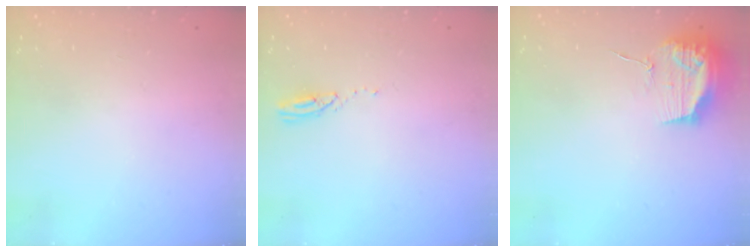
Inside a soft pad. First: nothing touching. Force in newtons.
{"total": 3.0, "press": 3.0, "slide": 0.1}
{"total": 13.9, "press": 13.9, "slide": 0.1}